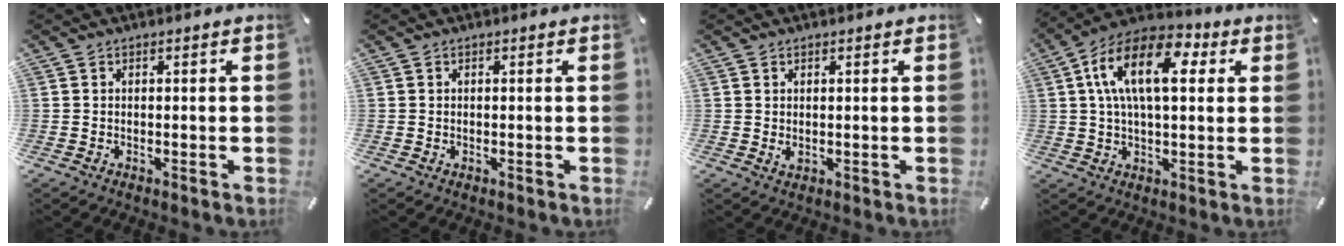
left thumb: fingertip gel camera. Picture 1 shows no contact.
{"total": 0.0}
{"total": 1.0, "force": [0.4, 0.7, 0.6], "torque": [-0.014, 0.001, 0.006]}
{"total": 15.8, "force": [4.6, 8.1, 12.7], "torque": [-0.241, 0.007, 0.077]}